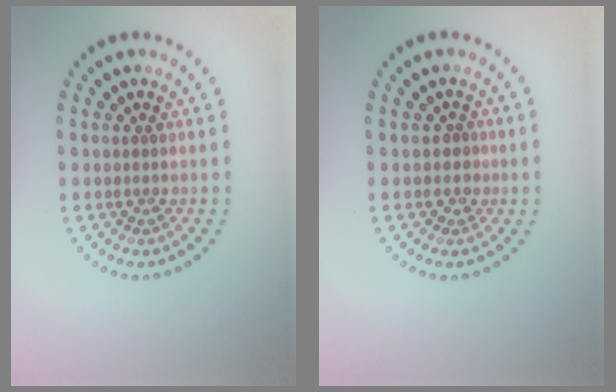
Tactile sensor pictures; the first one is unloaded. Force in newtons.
{"total": 1.0, "press": 0.6, "slide": 0.8}